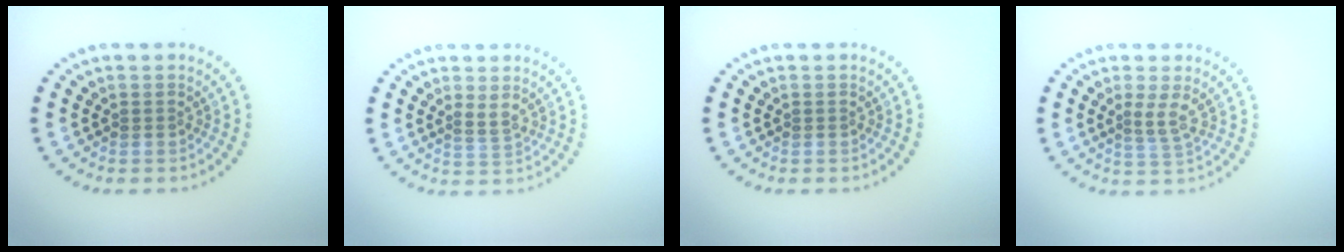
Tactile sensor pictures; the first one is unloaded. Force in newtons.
{"total": 1.2, "press": 0.9, "slide": 0.8}
{"total": 0.0}
{"total": 1.9, "press": 1.3, "slide": 1.4}